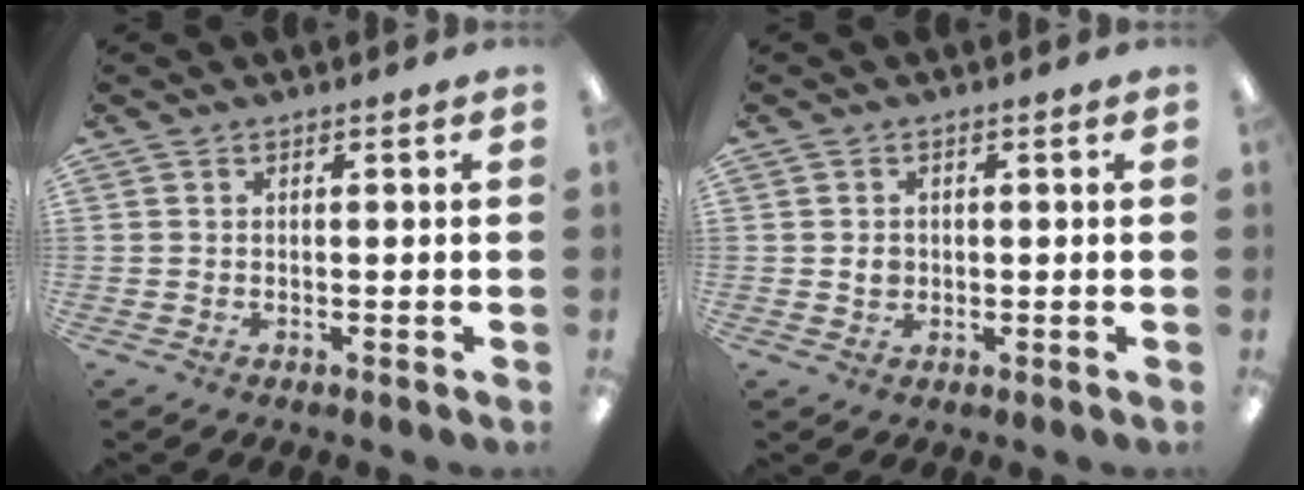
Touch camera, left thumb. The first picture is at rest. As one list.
[{"total": 2.1, "force": [0.1, 1.8, 1.2], "torque": [-0.024, 0.005, 0.000]}]